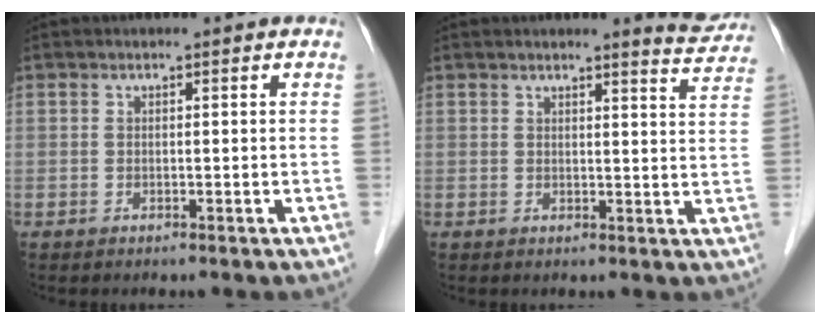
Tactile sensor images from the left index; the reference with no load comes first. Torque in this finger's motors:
{"motor_torque": [0.98, -1.16, 0.49, 0.06]}